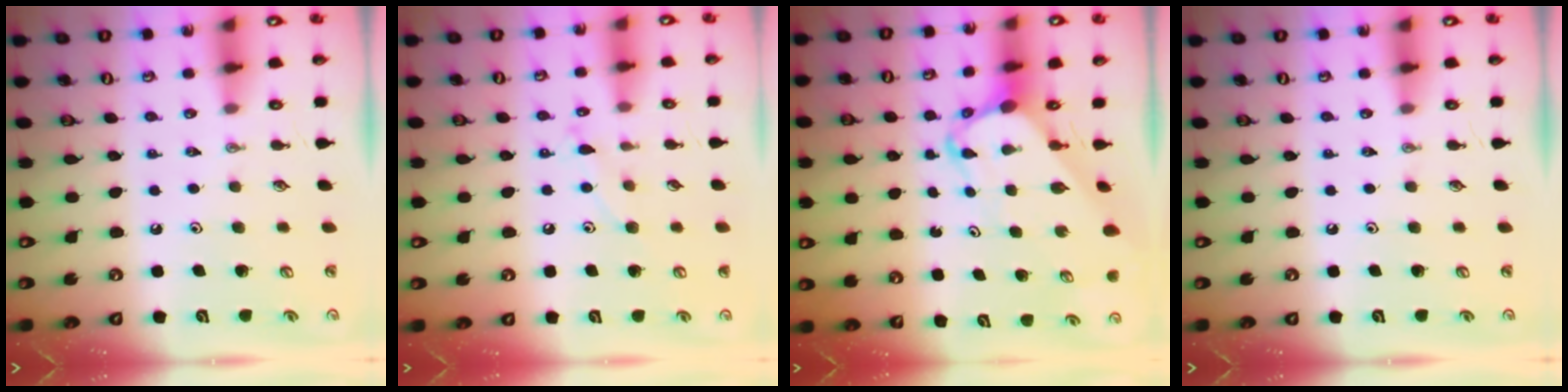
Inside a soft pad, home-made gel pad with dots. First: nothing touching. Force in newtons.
{"total": 7.5, "press": 7.4, "slide": 0.6}
{"total": 5.5, "press": 5.5, "slide": 0.3}
{"total": 0.0}